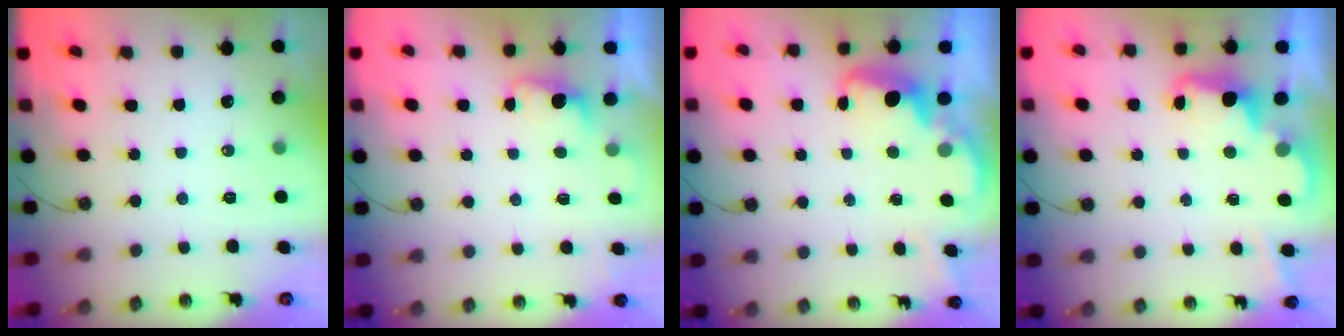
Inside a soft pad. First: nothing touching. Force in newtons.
{"total": 1.9, "press": 1.6, "slide": 0.9}
{"total": 2.7, "press": 2.6, "slide": 0.8}
{"total": 2.4, "press": 2.3, "slide": 0.5}